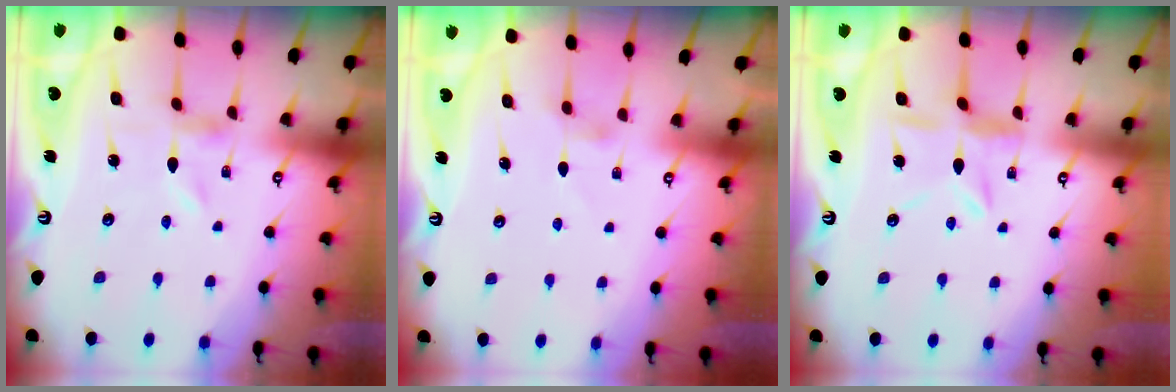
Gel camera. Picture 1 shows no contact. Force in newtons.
{"total": 2.7, "press": 2.7, "slide": 0.3}
{"total": 6.9, "press": 6.9, "slide": 0.7}